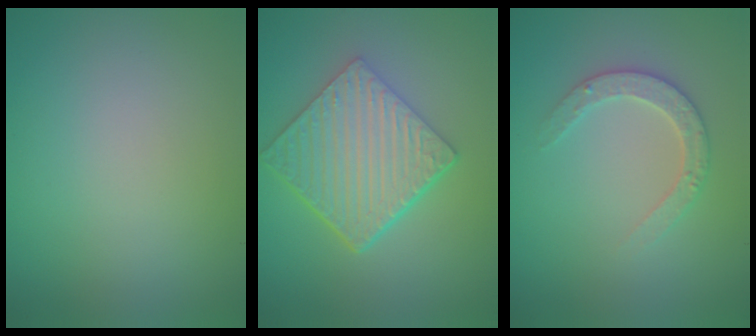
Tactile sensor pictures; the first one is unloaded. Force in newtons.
{"total": 6.6, "press": 4.7, "slide": 4.7}
{"total": 2.7, "press": 2.6, "slide": 0.5}